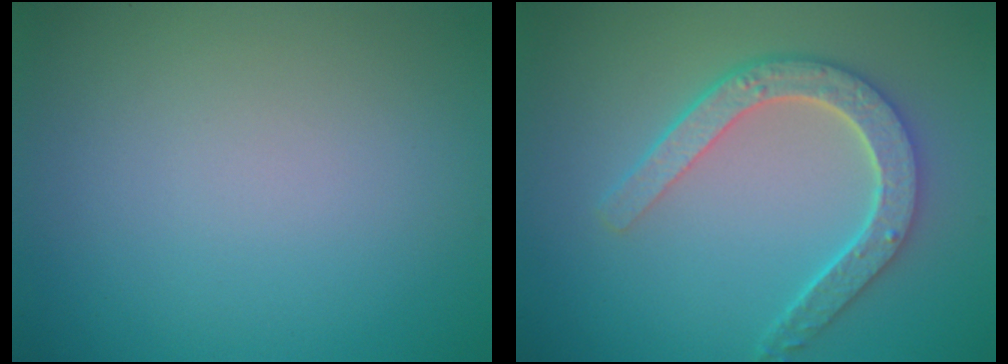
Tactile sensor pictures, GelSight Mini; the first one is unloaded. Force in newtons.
{"total": 4.8, "press": 3.7, "slide": 3.0}